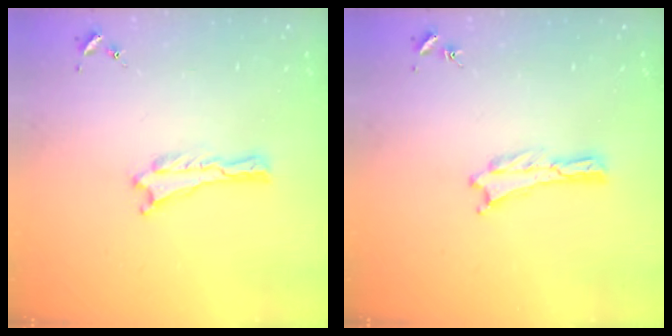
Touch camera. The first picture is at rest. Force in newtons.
{"total": 0.0}